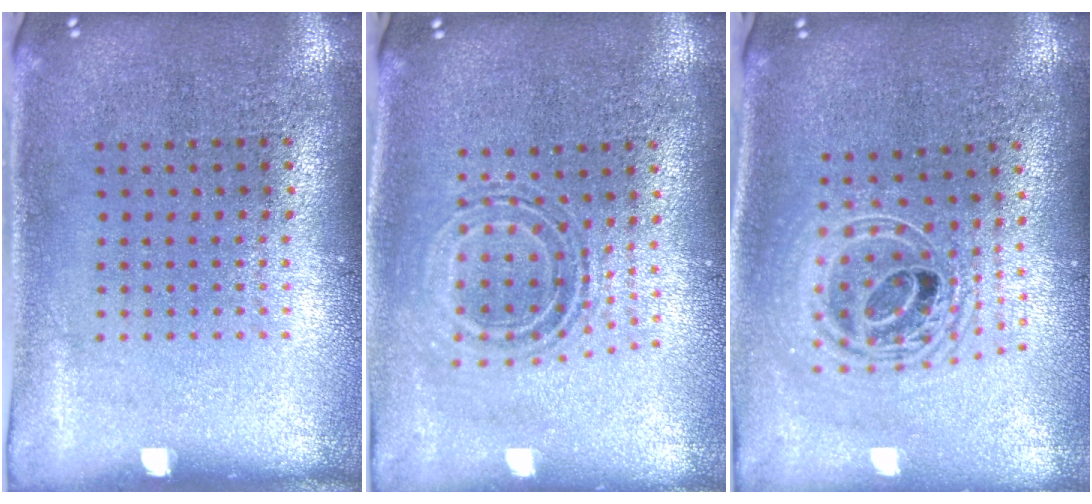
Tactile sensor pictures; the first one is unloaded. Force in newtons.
{"total": 0.7, "press": 0.7, "slide": 0.2}
{"total": 2.2, "press": 1.7, "slide": 1.5}